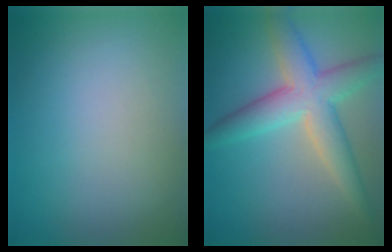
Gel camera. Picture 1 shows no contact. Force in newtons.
{"total": 6.2, "press": 6.1, "slide": 0.4}